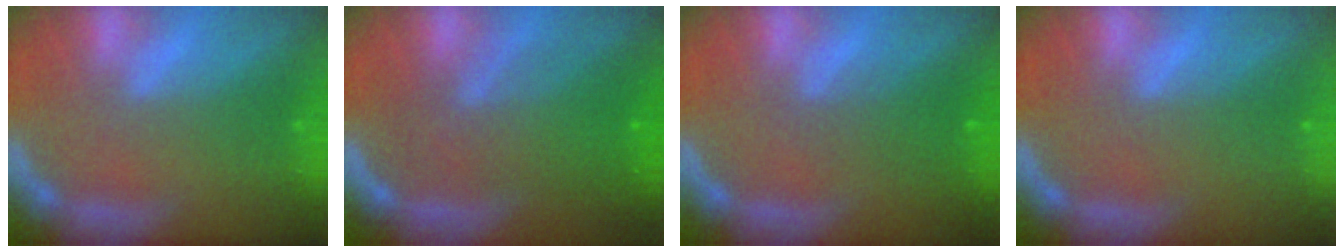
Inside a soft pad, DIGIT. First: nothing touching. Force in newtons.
{"total": 7.0}
{"total": 2.5}
{"total": 0.0}